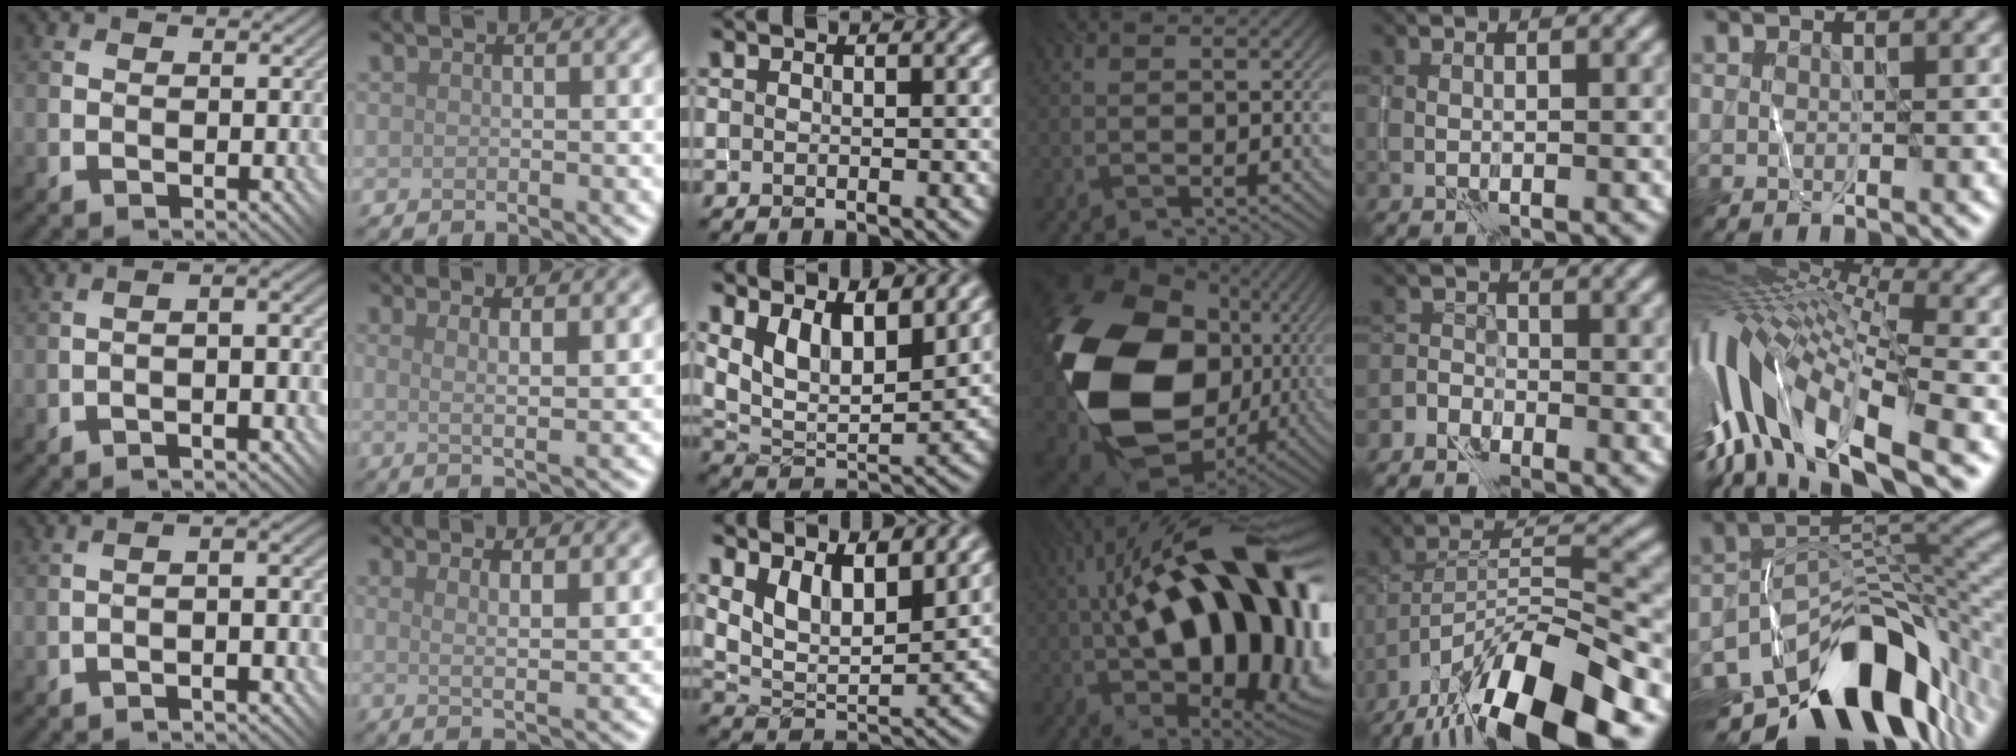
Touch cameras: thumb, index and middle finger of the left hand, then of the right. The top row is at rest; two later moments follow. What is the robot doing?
{"motion": "wrap", "object": "yarn"}